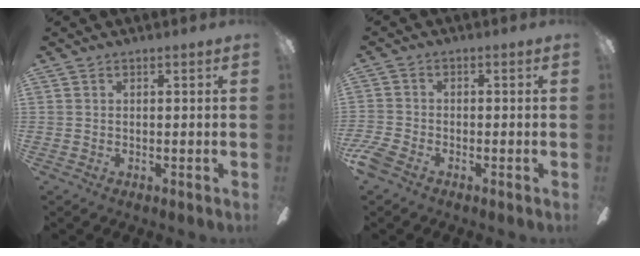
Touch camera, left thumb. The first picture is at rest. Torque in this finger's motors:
{"motor_torque": [-0.03, 0.03, 0.37, -0.38, 0.00]}